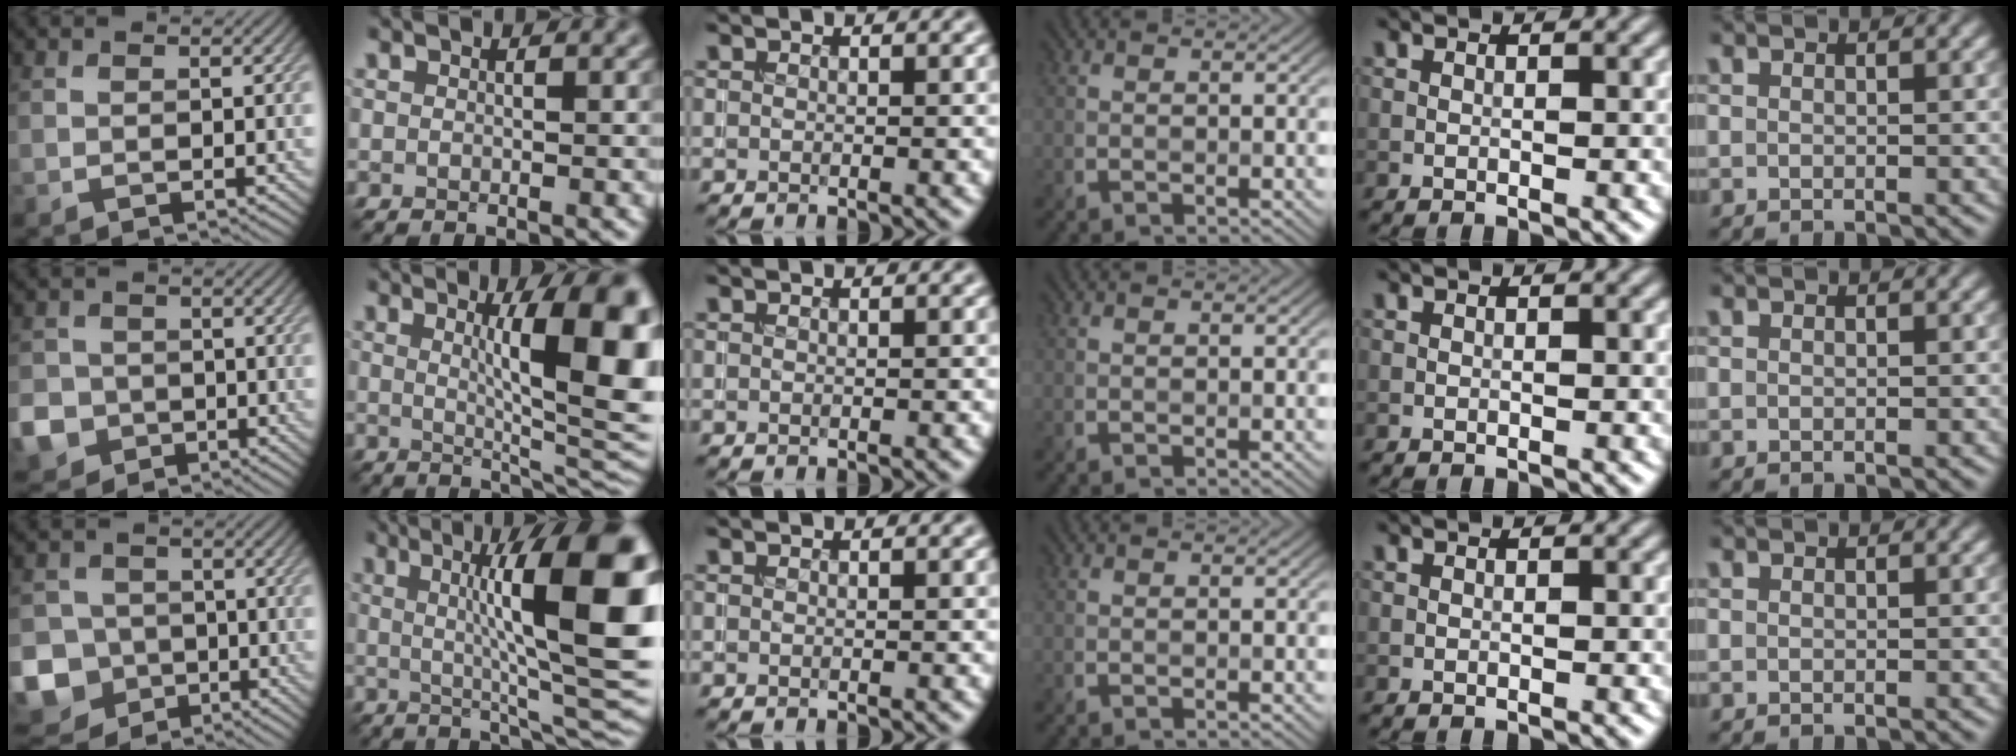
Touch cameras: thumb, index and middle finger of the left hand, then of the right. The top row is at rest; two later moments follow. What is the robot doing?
{"motion": "insert", "object": "coin"}